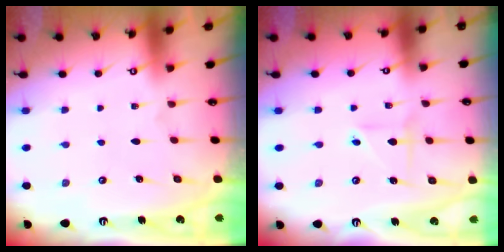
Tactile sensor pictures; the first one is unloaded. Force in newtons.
{"total": 2.1, "press": 2.0, "slide": 0.5}